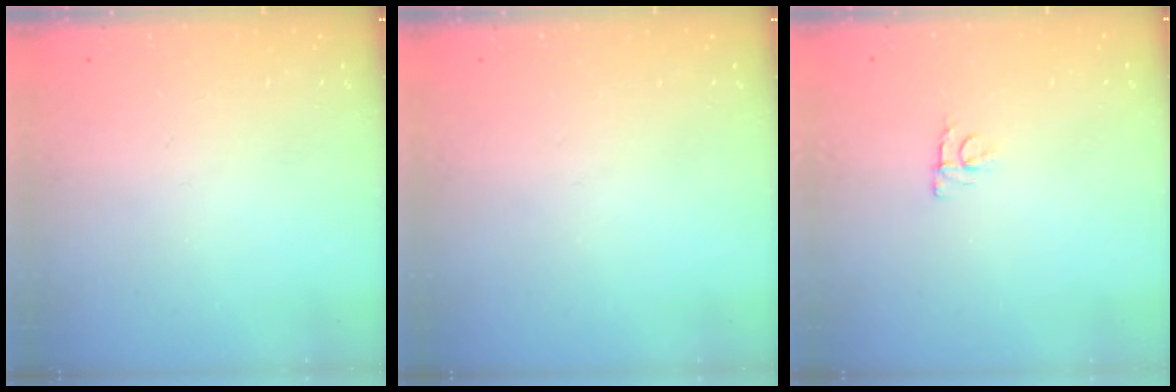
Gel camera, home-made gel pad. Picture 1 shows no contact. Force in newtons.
{"total": 0.0}
{"total": 4.0, "press": 4.0, "slide": 0.3}